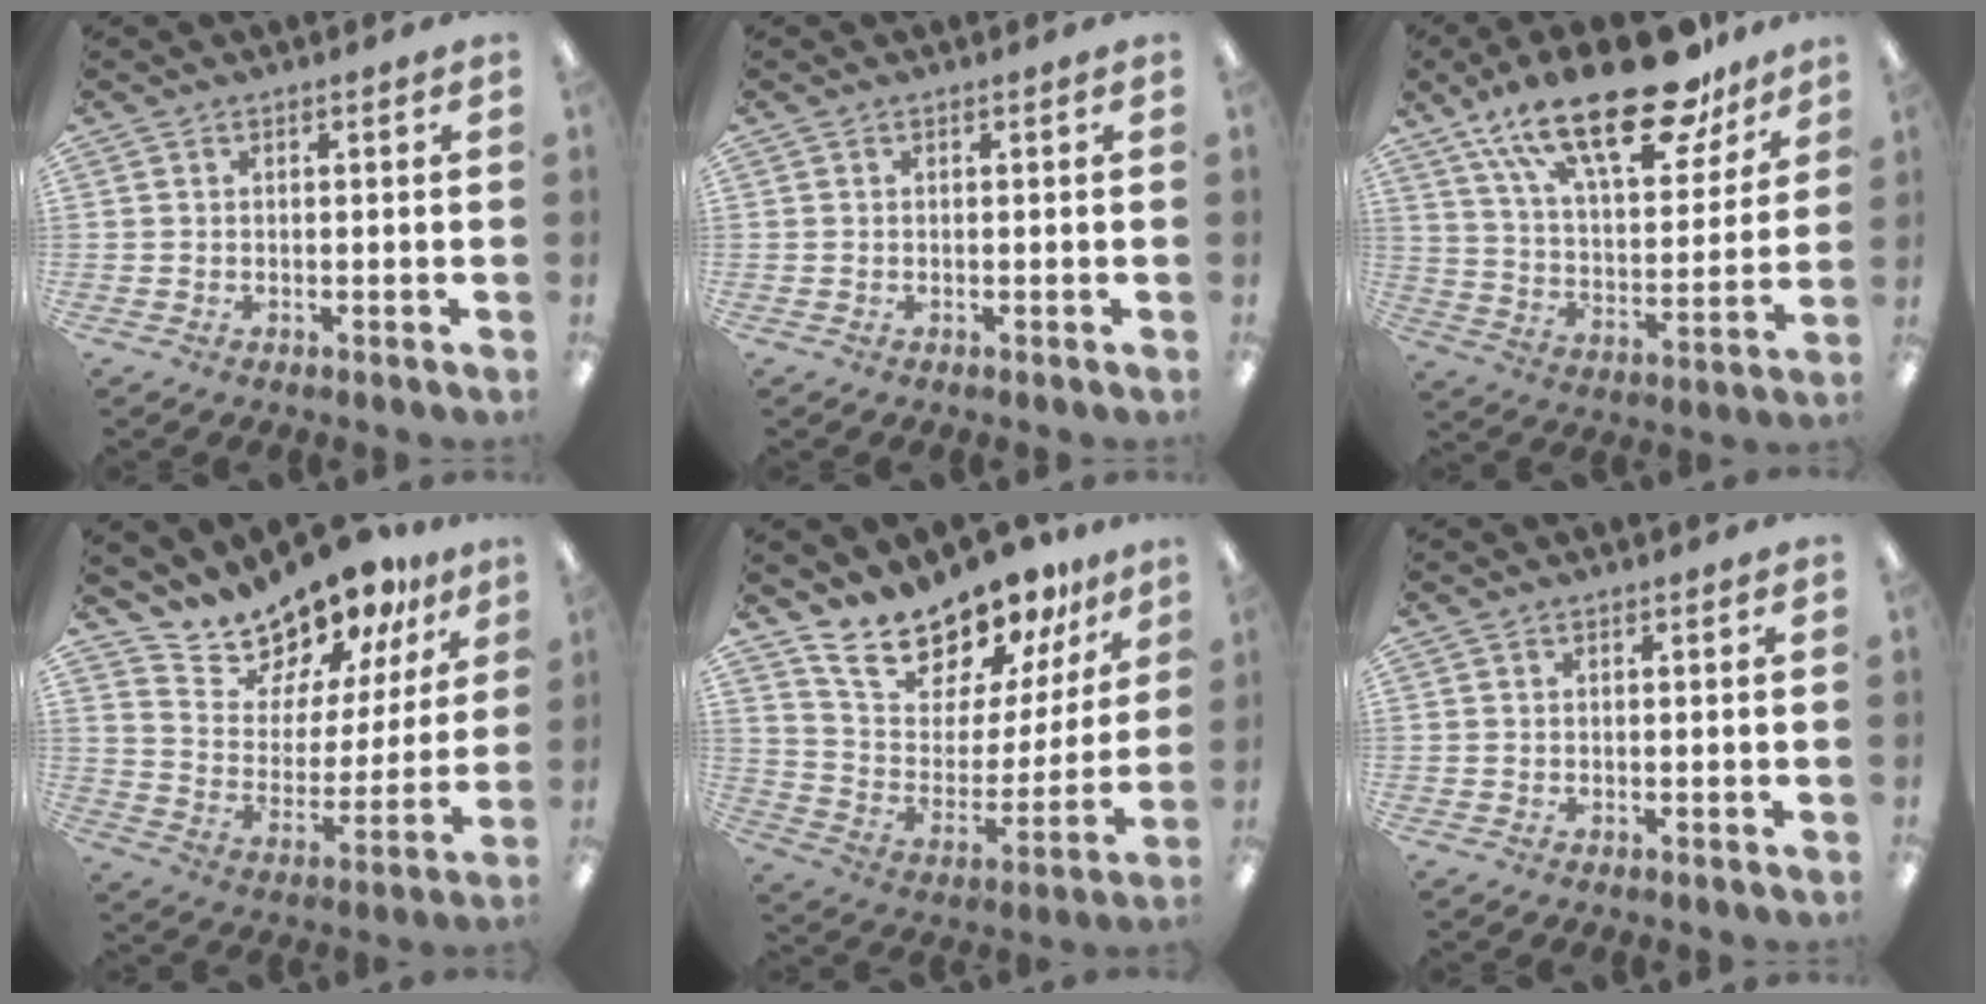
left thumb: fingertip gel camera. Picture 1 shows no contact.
{"total": 0.0}
{"total": 25.5, "force": [17.1, 10.0, 16.1], "torque": [-0.260, -0.097, 0.289]}
{"total": 14.9, "force": [14.2, 4.6, 1.2], "torque": [-0.039, -0.135, 0.257]}
{"total": 17.6, "force": [16.5, 5.1, 3.5], "torque": [-0.088, -0.144, 0.298]}
{"total": 0.0}